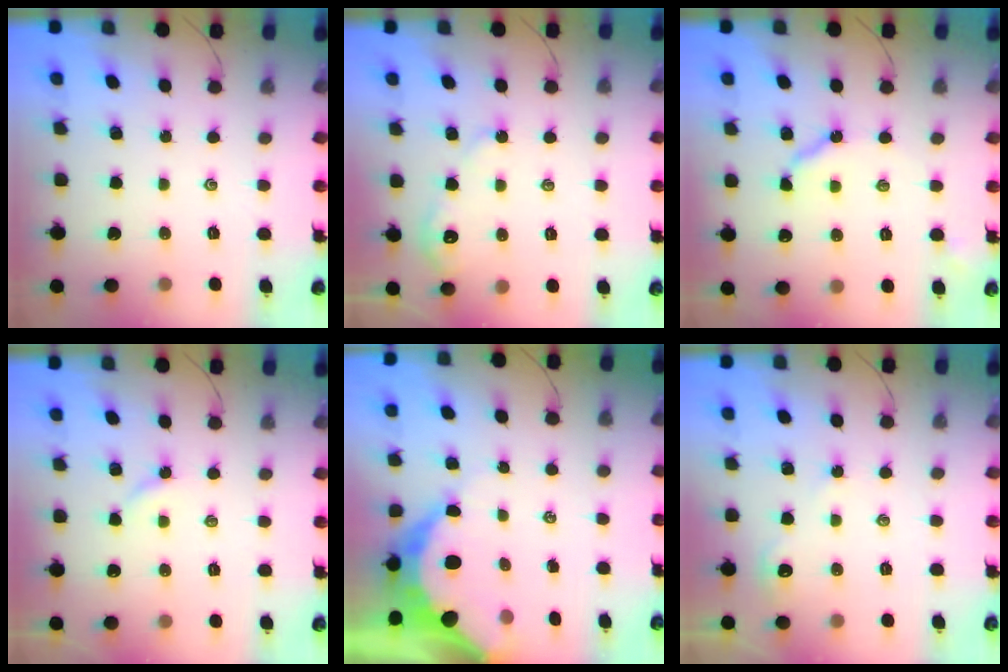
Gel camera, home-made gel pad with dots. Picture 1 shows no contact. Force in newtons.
{"total": 3.5, "press": 3.5, "slide": 0.2}
{"total": 6.3, "press": 6.3, "slide": 0.6}
{"total": 3.2, "press": 3.1, "slide": 0.4}
{"total": 9.9, "press": 9.9, "slide": 1.0}
{"total": 1.9, "press": 1.8, "slide": 0.3}